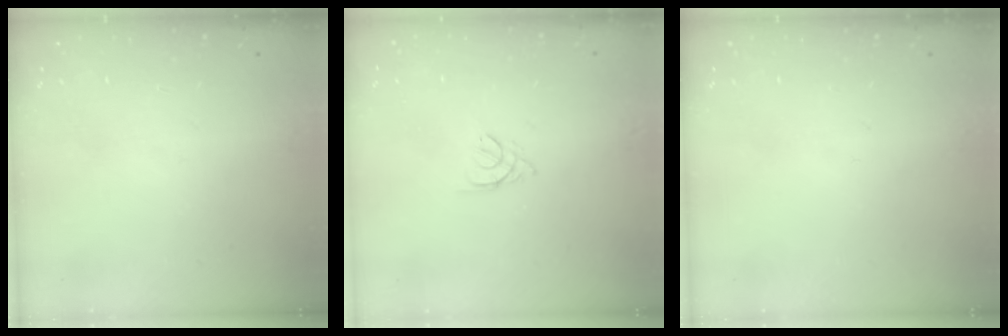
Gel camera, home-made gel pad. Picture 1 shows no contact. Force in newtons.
{"total": 3.0, "press": 2.9, "slide": 0.7}
{"total": 0.0}